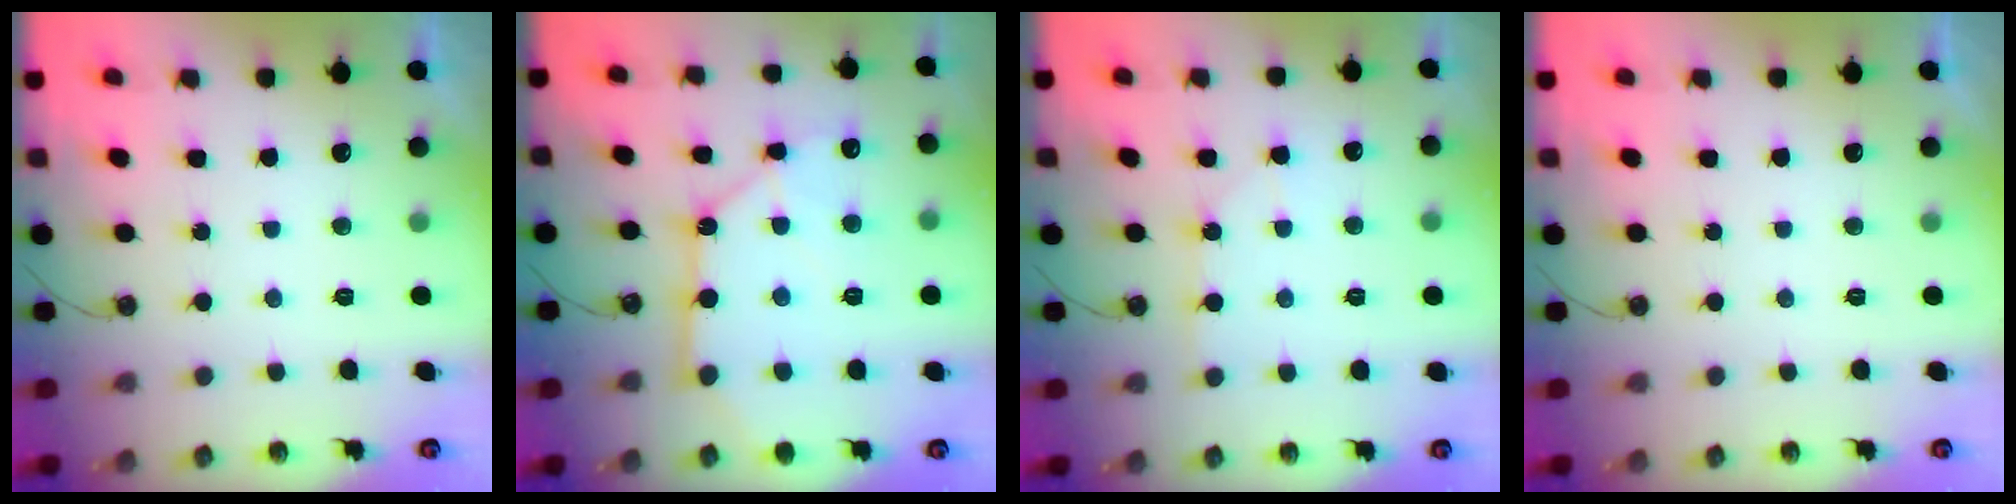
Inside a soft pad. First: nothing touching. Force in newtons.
{"total": 15.8, "press": 15.6, "slide": 2.1}
{"total": 3.9, "press": 3.9, "slide": 0.5}
{"total": 0.0}